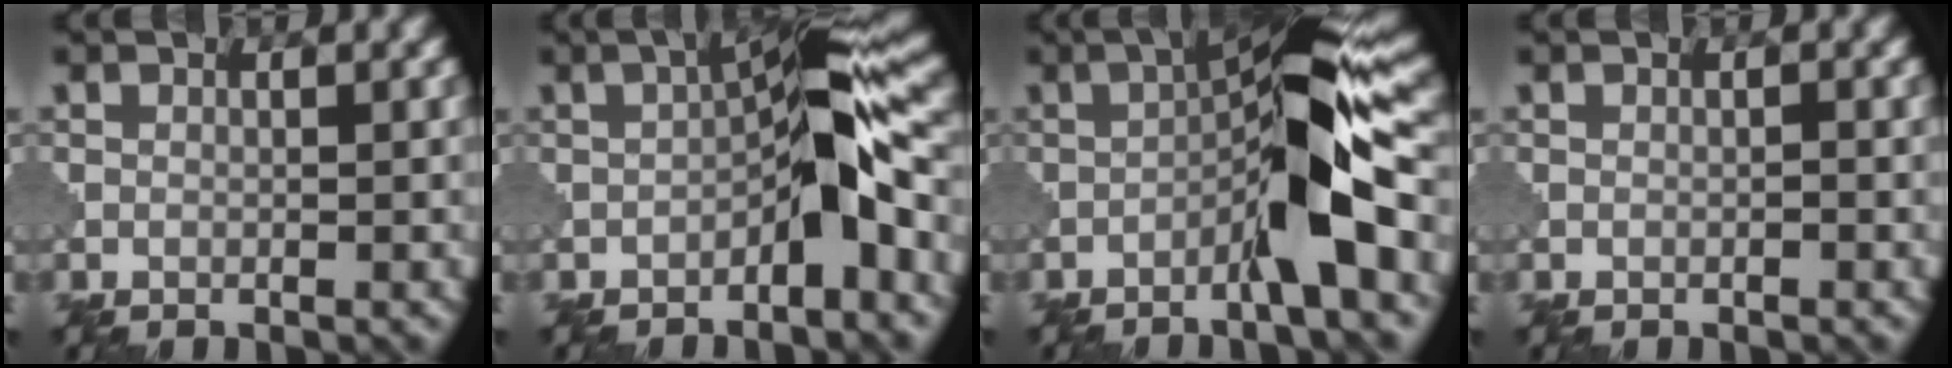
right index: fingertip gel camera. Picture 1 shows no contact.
{"total": 6.7, "force": [-2.0, 1.8, 6.2], "torque": [-0.089, 0.025, -0.044]}
{"total": 8.2, "force": [-2.8, 1.3, 7.6], "torque": [-0.121, 0.024, -0.058]}
{"total": 0.0}